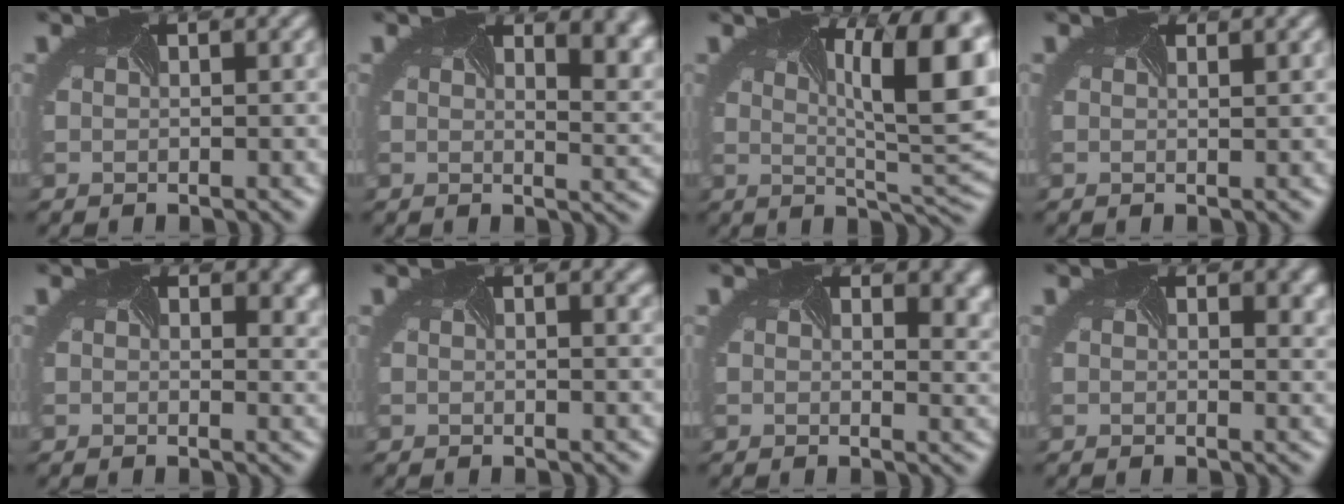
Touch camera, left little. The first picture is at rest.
{"total": 10.2, "force": [5.1, 5.3, 7.1], "torque": [-0.078, 0.041, 0.059]}
{"total": 11.5, "force": [2.6, 4.0, 10.5], "torque": [-0.104, 0.006, 0.026]}
{"total": 0.0}
{"total": 5.0, "force": [2.3, 2.8, 3.4], "torque": [-0.032, 0.002, 0.037]}
{"total": 2.7, "force": [1.6, 1.2, 1.9], "torque": [-0.019, 0.015, 0.013]}
{"total": 7.0, "force": [3.4, 3.8, 4.8], "torque": [-0.050, 0.002, 0.053]}
{"total": 5.0, "force": [2.0, 2.8, 3.6], "torque": [-0.034, 0.003, 0.033]}